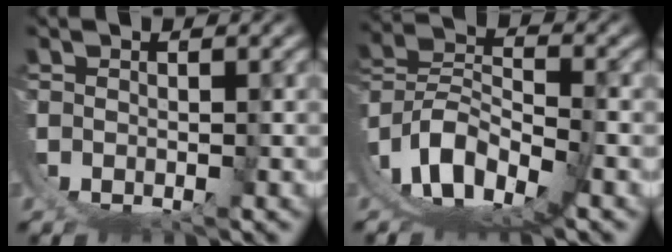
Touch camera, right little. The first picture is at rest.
{"total": 10.9, "force": [-1.3, 8.0, 7.3], "torque": [-0.171, -0.031, -0.015]}